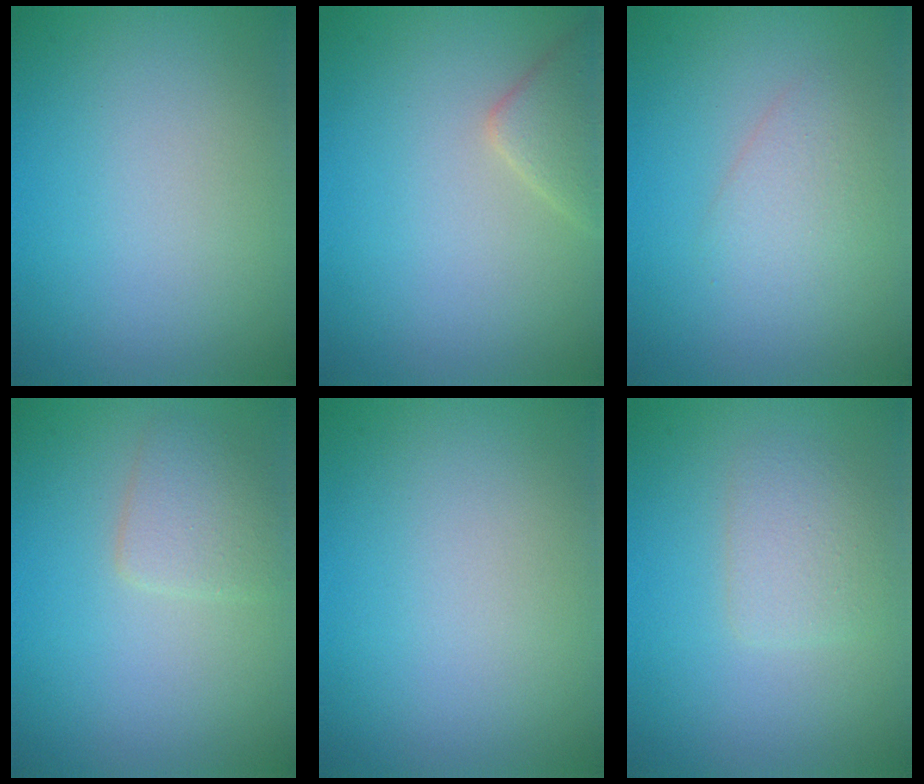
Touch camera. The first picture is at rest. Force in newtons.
{"total": 2.6, "press": 2.6, "slide": 0.2}
{"total": 2.2, "press": 2.2, "slide": 0.0}
{"total": 2.5, "press": 2.5, "slide": 0.1}
{"total": 0.0}
{"total": 2.2, "press": 2.2, "slide": 0.1}